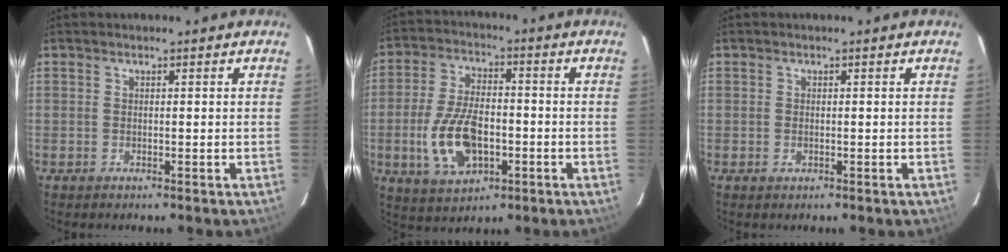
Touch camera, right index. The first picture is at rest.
{"total": 13.0, "force": [-3.3, 7.0, 10.4], "torque": [-0.214, -0.001, -0.049]}
{"total": 0.7, "force": [-0.1, 0.5, 0.5], "torque": [-0.008, 0.000, -0.002]}